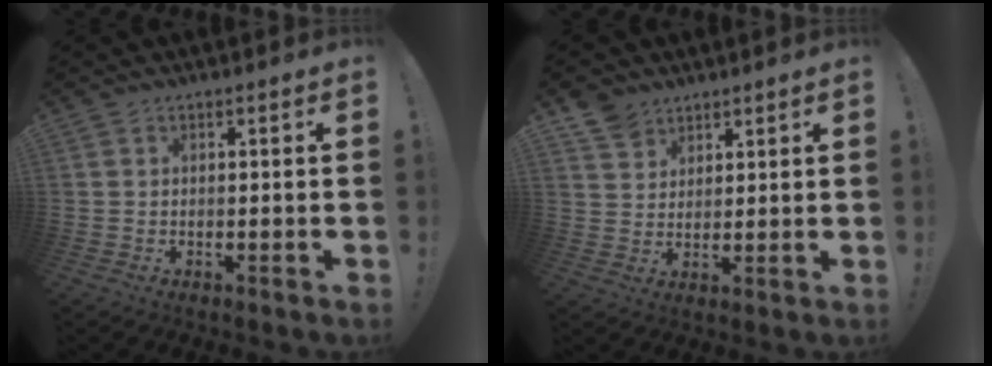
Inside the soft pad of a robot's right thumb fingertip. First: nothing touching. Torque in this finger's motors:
{"motor_torque": [-0.32, 0.37, 0.00, 0.38, -0.01]}